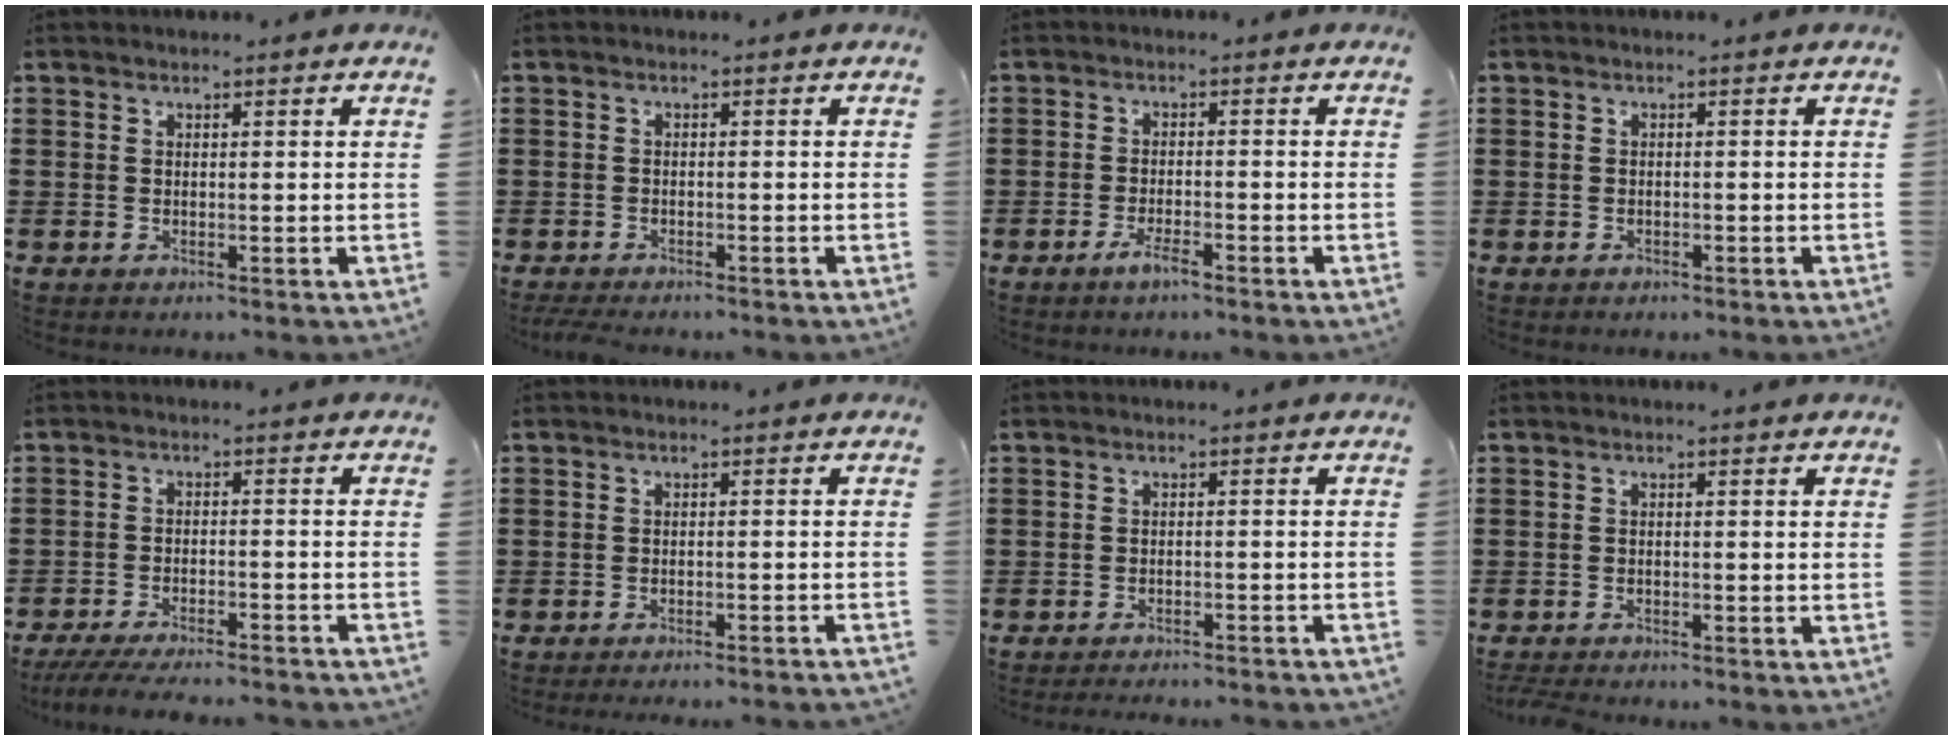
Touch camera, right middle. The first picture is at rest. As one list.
[{"total": 1.3, "force": [-1.2, 0.1, 0.2], "torque": [-0.008, -0.001, -0.024]}, {"total": 2.9, "force": [-1.9, 0.6, 2.0], "torque": [-0.041, 0.001, -0.037]}, {"total": 1.0, "force": [-0.8, 0.6, 0.0], "torque": [0.000, 0.003, -0.018]}, {"total": 5.1, "force": [-4.8, 0.1, 1.7], "torque": [-0.040, -0.009, -0.096]}, {"total": 2.0, "force": [-1.9, -0.3, 0.4], "torque": [-0.007, 0.002, -0.039]}, {"total": 2.2, "force": [-2.2, -0.1, 0.2], "torque": [-0.006, 0.002, -0.045]}, {"total": 1.5, "force": [-1.5, 0.1, 0.1], "torque": [-0.007, 0.000, -0.030]}]